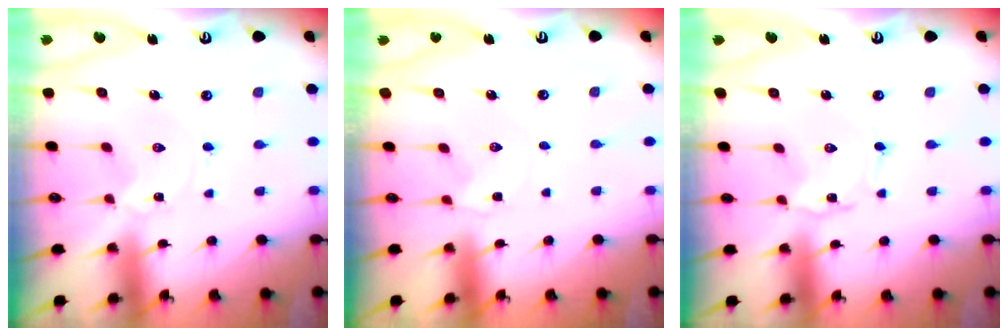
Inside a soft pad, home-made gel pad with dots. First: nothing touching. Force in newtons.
{"total": 1.8, "press": 1.8, "slide": 0.3}
{"total": 1.3, "press": 1.3, "slide": 0.1}